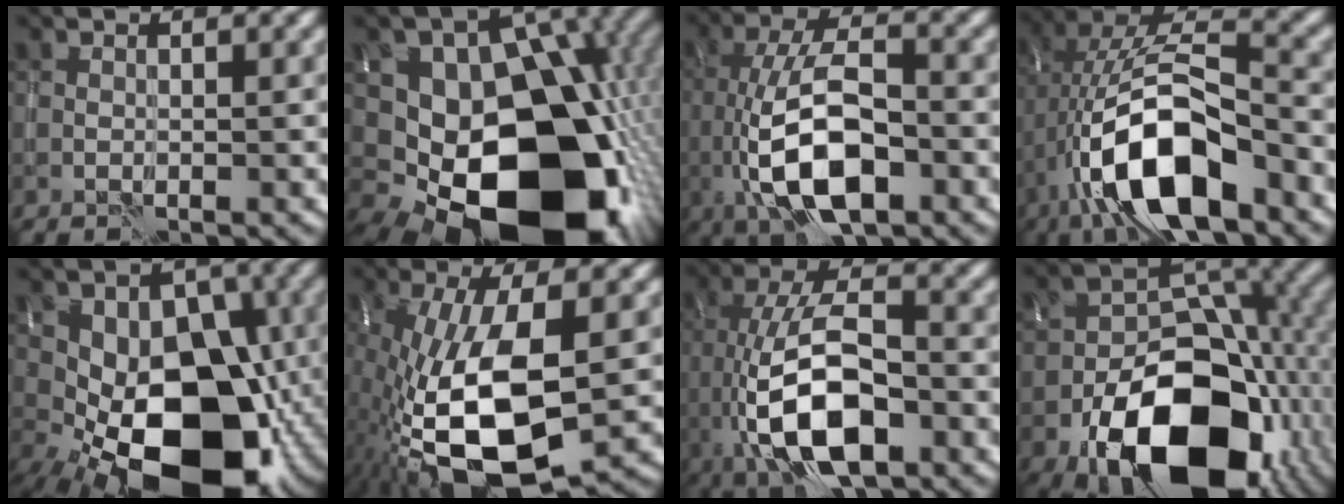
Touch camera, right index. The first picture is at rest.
{"total": 18.8, "force": [-3.3, 12.8, 13.4], "torque": [-0.204, -0.030, -0.039]}
{"total": 9.8, "force": [-2.4, 4.3, 8.5], "torque": [-0.161, -0.001, -0.045]}
{"total": 12.4, "force": [-5.0, 5.4, 10.0], "torque": [-0.191, 0.015, -0.090]}
{"total": 15.0, "force": [-3.5, 9.0, 11.5], "torque": [-0.141, 0.009, -0.064]}
{"total": 14.5, "force": [-3.5, 6.6, 12.4], "torque": [-0.265, -0.027, -0.057]}
{"total": 11.0, "force": [-3.2, 4.7, 9.4], "torque": [-0.179, 0.001, -0.060]}
{"total": 16.0, "force": [-7.2, 9.6, 10.6], "torque": [-0.159, -0.029, -0.112]}